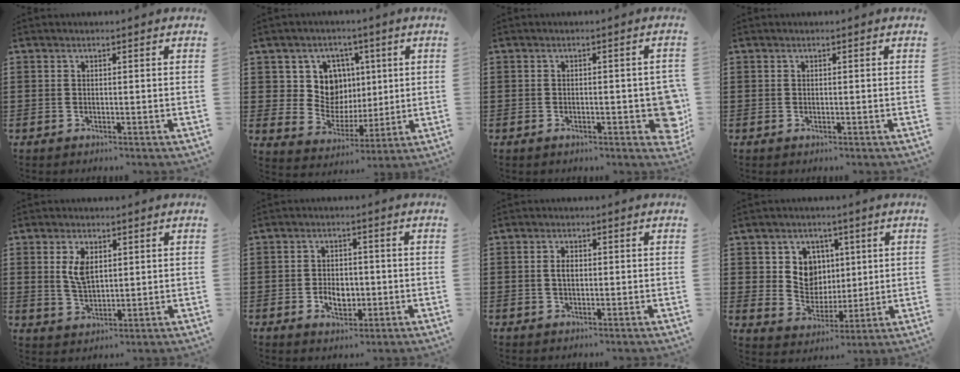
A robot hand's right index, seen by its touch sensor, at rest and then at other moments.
{"total": 9.2, "force": [2.7, 8.1, 3.3], "torque": [-0.082, 0.001, 0.053]}
{"total": 5.3, "force": [-1.3, 2.2, 4.7], "torque": [-0.050, -0.007, -0.023]}
{"total": 0.0}
{"total": 5.0, "force": [1.6, 2.7, 3.9], "torque": [-0.077, 0.005, 0.025]}
{"total": 4.2, "force": [-1.0, 2.9, 2.9], "torque": [-0.050, 0.002, -0.019]}
{"total": 2.0, "force": [0.2, 1.0, 1.7], "torque": [-0.036, 0.002, 0.003]}
{"total": 7.1, "force": [2.1, 6.4, 2.1], "torque": [-0.060, 0.008, 0.037]}